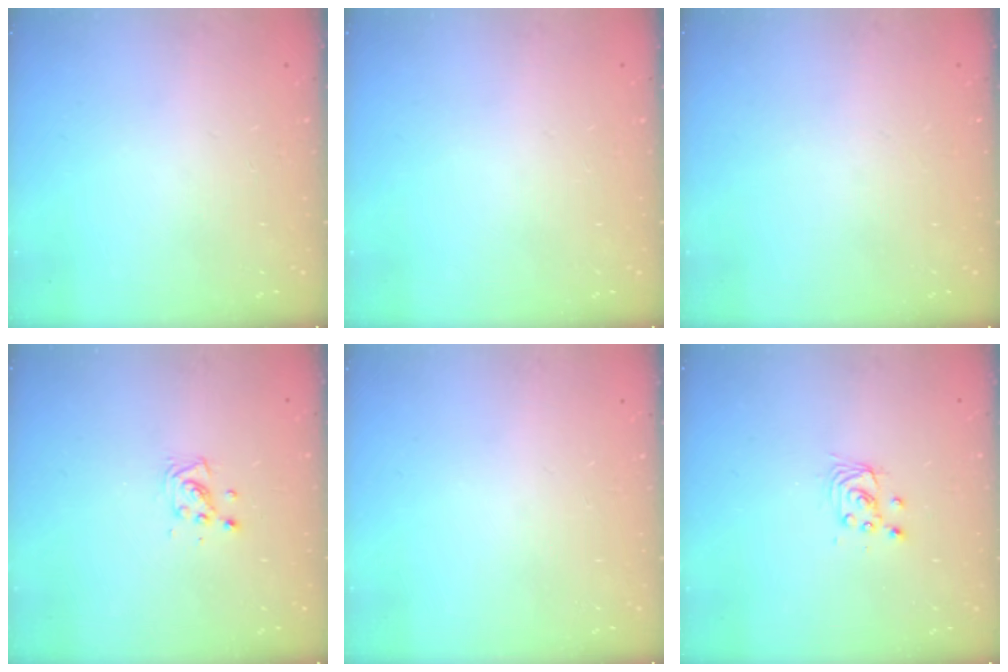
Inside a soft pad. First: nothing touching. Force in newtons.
{"total": 0.0}
{"total": 0.0}
{"total": 5.1, "press": 4.9, "slide": 1.3}
{"total": 0.0}
{"total": 2.7, "press": 2.7, "slide": 0.2}